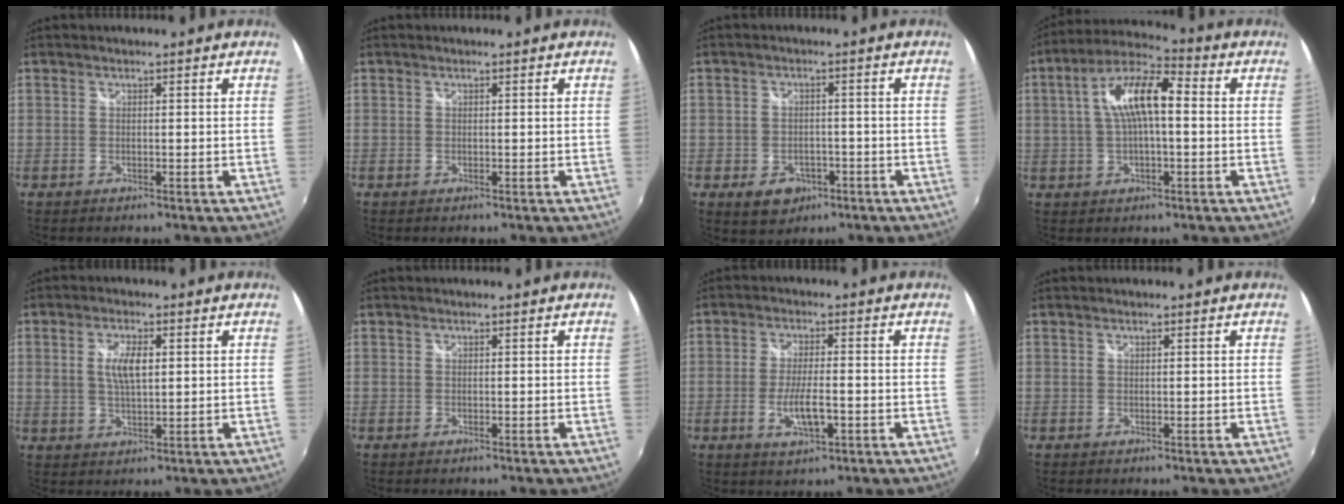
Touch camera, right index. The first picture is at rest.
{"total": 0.0}
{"total": 6.5, "force": [-3.0, 4.9, 3.0], "torque": [-0.068, -0.002, -0.034]}
{"total": 11.5, "force": [1.1, 4.1, 10.7], "torque": [-0.202, 0.024, 0.015]}
{"total": 5.5, "force": [1.2, 2.3, 4.9], "torque": [-0.092, 0.002, 0.022]}
{"total": 0.0}
{"total": 6.3, "force": [-2.0, 1.6, 5.7], "torque": [-0.112, -0.010, -0.033]}
{"total": 0.0}